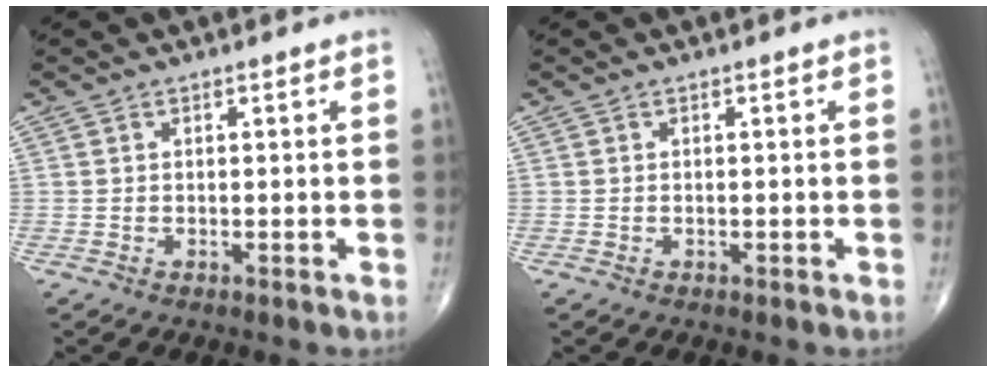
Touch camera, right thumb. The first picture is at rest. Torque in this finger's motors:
{"motor_torque": [-0.17, -0.27, 0.02, 0.16, -0.03]}